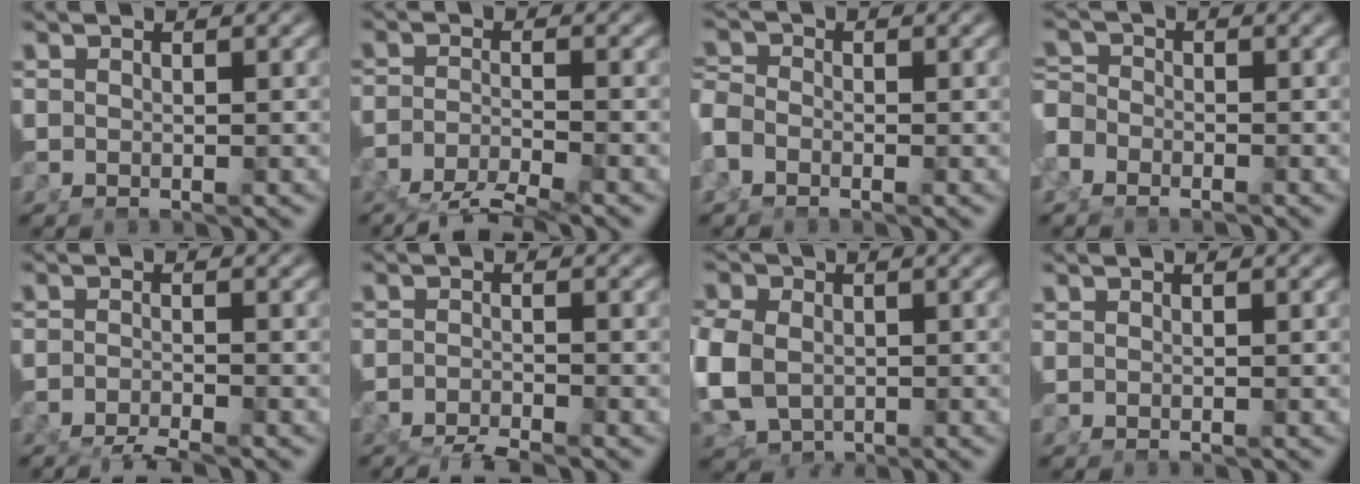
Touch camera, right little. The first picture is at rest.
{"total": 5.5, "force": [-4.6, 1.5, 2.7], "torque": [-0.044, -0.021, -0.065]}
{"total": 1.6, "force": [-0.9, 0.8, 1.0], "torque": [-0.026, -0.009, -0.013]}
{"total": 2.2, "force": [-1.2, 1.5, 0.9], "torque": [-0.016, -0.010, -0.021]}
{"total": 2.7, "force": [-2.5, 0.4, 0.9], "torque": [-0.013, -0.006, -0.043]}
{"total": 3.2, "force": [-2.8, 1.2, 1.0], "torque": [-0.017, -0.005, -0.049]}
{"total": 5.0, "force": [-0.9, 4.1, 2.8], "torque": [-0.076, -0.029, 0.002]}
{"total": 0.0}